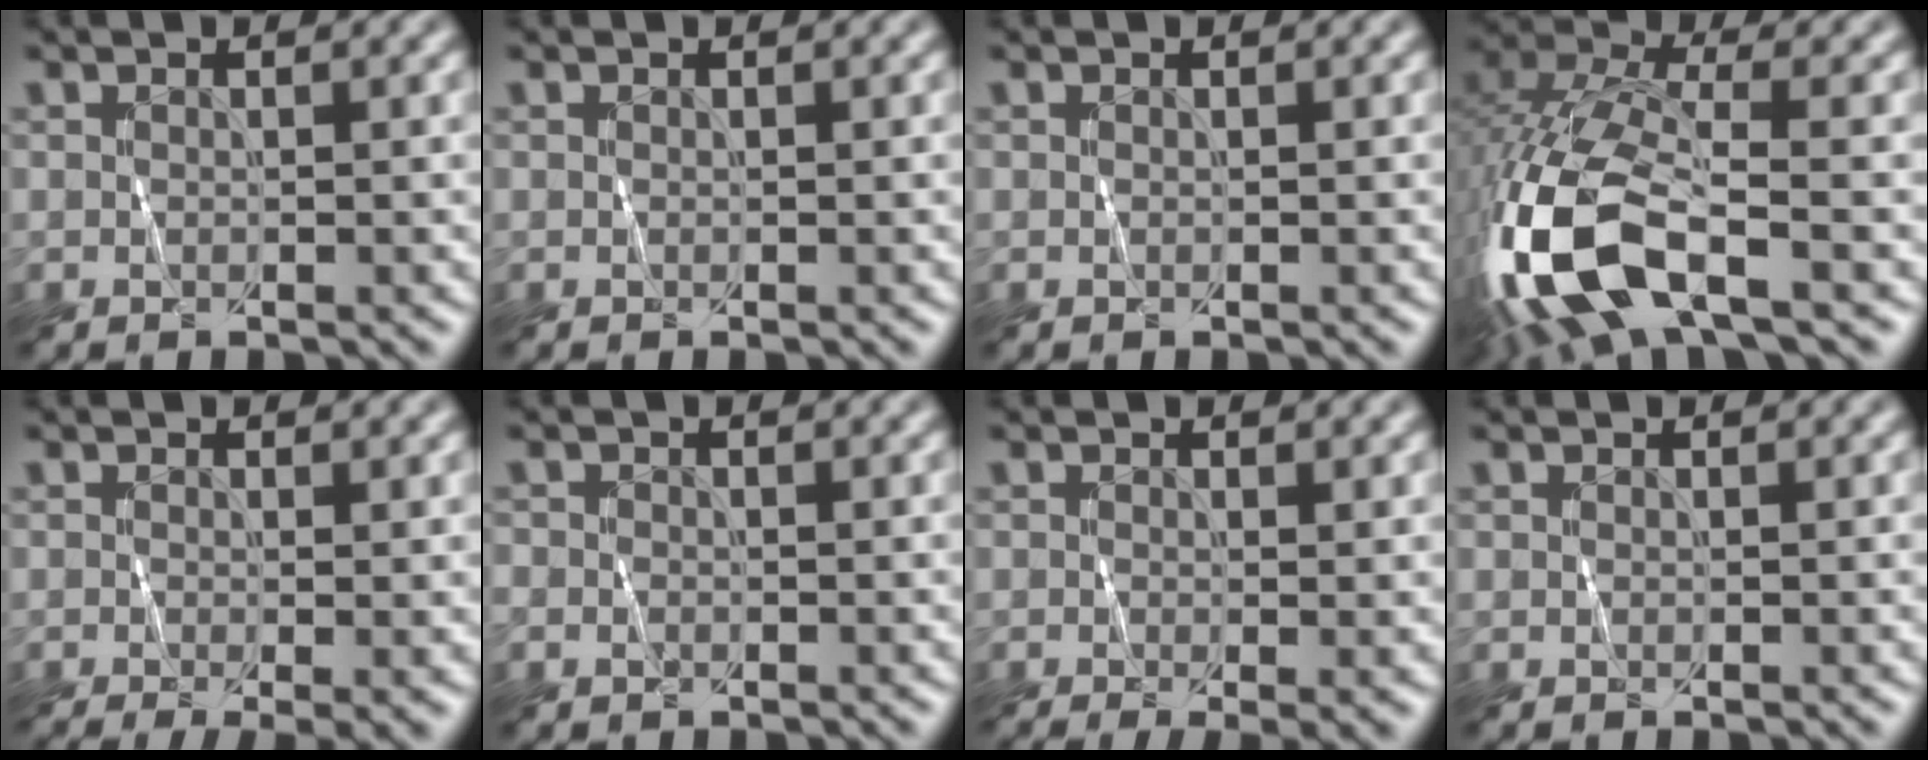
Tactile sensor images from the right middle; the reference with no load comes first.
{"total": 0.0}
{"total": 0.0}
{"total": 12.8, "force": [-5.2, 5.6, 10.4], "torque": [-0.252, -0.017, -0.106]}
{"total": 3.8, "force": [-1.4, 1.0, 3.4], "torque": [-0.051, -0.014, -0.017]}
{"total": 1.2, "force": [-0.4, 1.0, 0.5], "torque": [-0.005, -0.004, -0.009]}
{"total": 3.0, "force": [-0.9, 0.7, 2.7], "torque": [-0.044, -0.013, -0.013]}
{"total": 0.0}